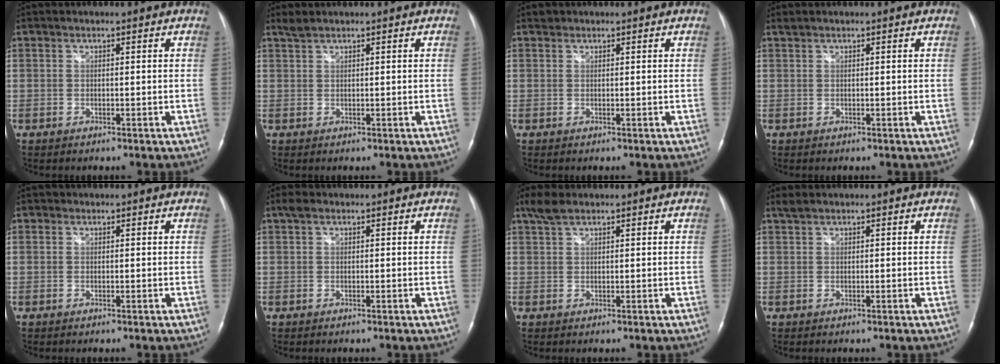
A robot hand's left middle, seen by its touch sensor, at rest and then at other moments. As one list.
[{"total": 1.3, "force": [1.2, -0.1, 0.4], "torque": [-0.013, 0.010, 0.030]}, {"total": 0.6, "force": [0.6, 0.2, 0.0], "torque": [-0.002, 0.003, 0.009]}, {"total": 0.5, "force": [0.5, -0.1, 0.1], "torque": [-0.008, 0.009, 0.015]}, {"total": 0.0}, {"total": 1.4, "force": [0.9, 0.6, 0.8], "torque": [-0.020, 0.019, 0.018]}, {"total": 2.9, "force": [2.2, 0.7, 1.7], "torque": [-0.043, 0.014, 0.048]}, {"total": 1.1, "force": [1.0, 0.1, 0.5], "torque": [-0.015, 0.012, 0.025]}]